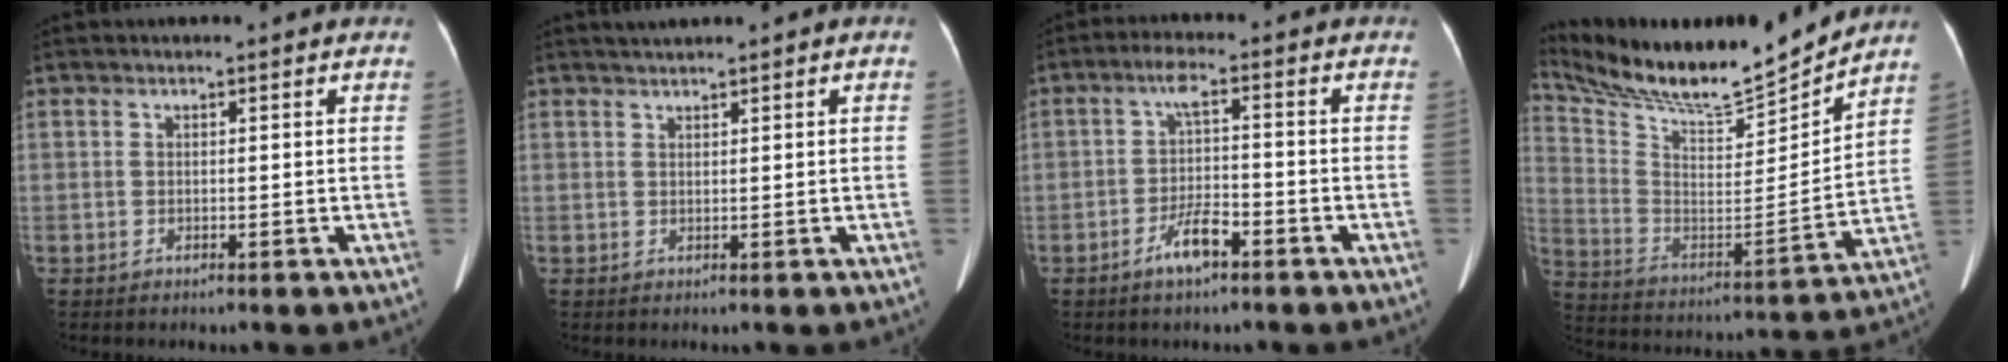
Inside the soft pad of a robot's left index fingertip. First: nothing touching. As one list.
[{"total": 1.3, "force": [1.0, 0.0, 0.8], "torque": [-0.016, 0.018, 0.022]}, {"total": 5.4, "force": [-3.1, 1.1, 4.3], "torque": [-0.087, -0.002, -0.057]}, {"total": 19.9, "force": [18.2, 1.0, 8.0], "torque": [-0.162, -0.023, 0.307]}]